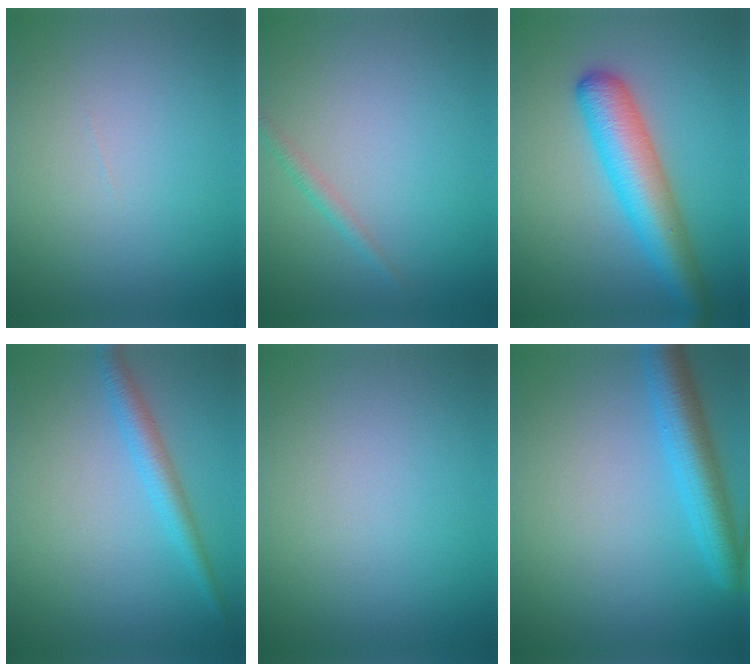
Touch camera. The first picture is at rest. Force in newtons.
{"total": 1.2, "press": 1.2, "slide": 0.1}
{"total": 6.4, "press": 6.4, "slide": 0.3}
{"total": 2.5, "press": 2.5, "slide": 0.1}
{"total": 0.0}
{"total": 4.9, "press": 4.9, "slide": 0.3}